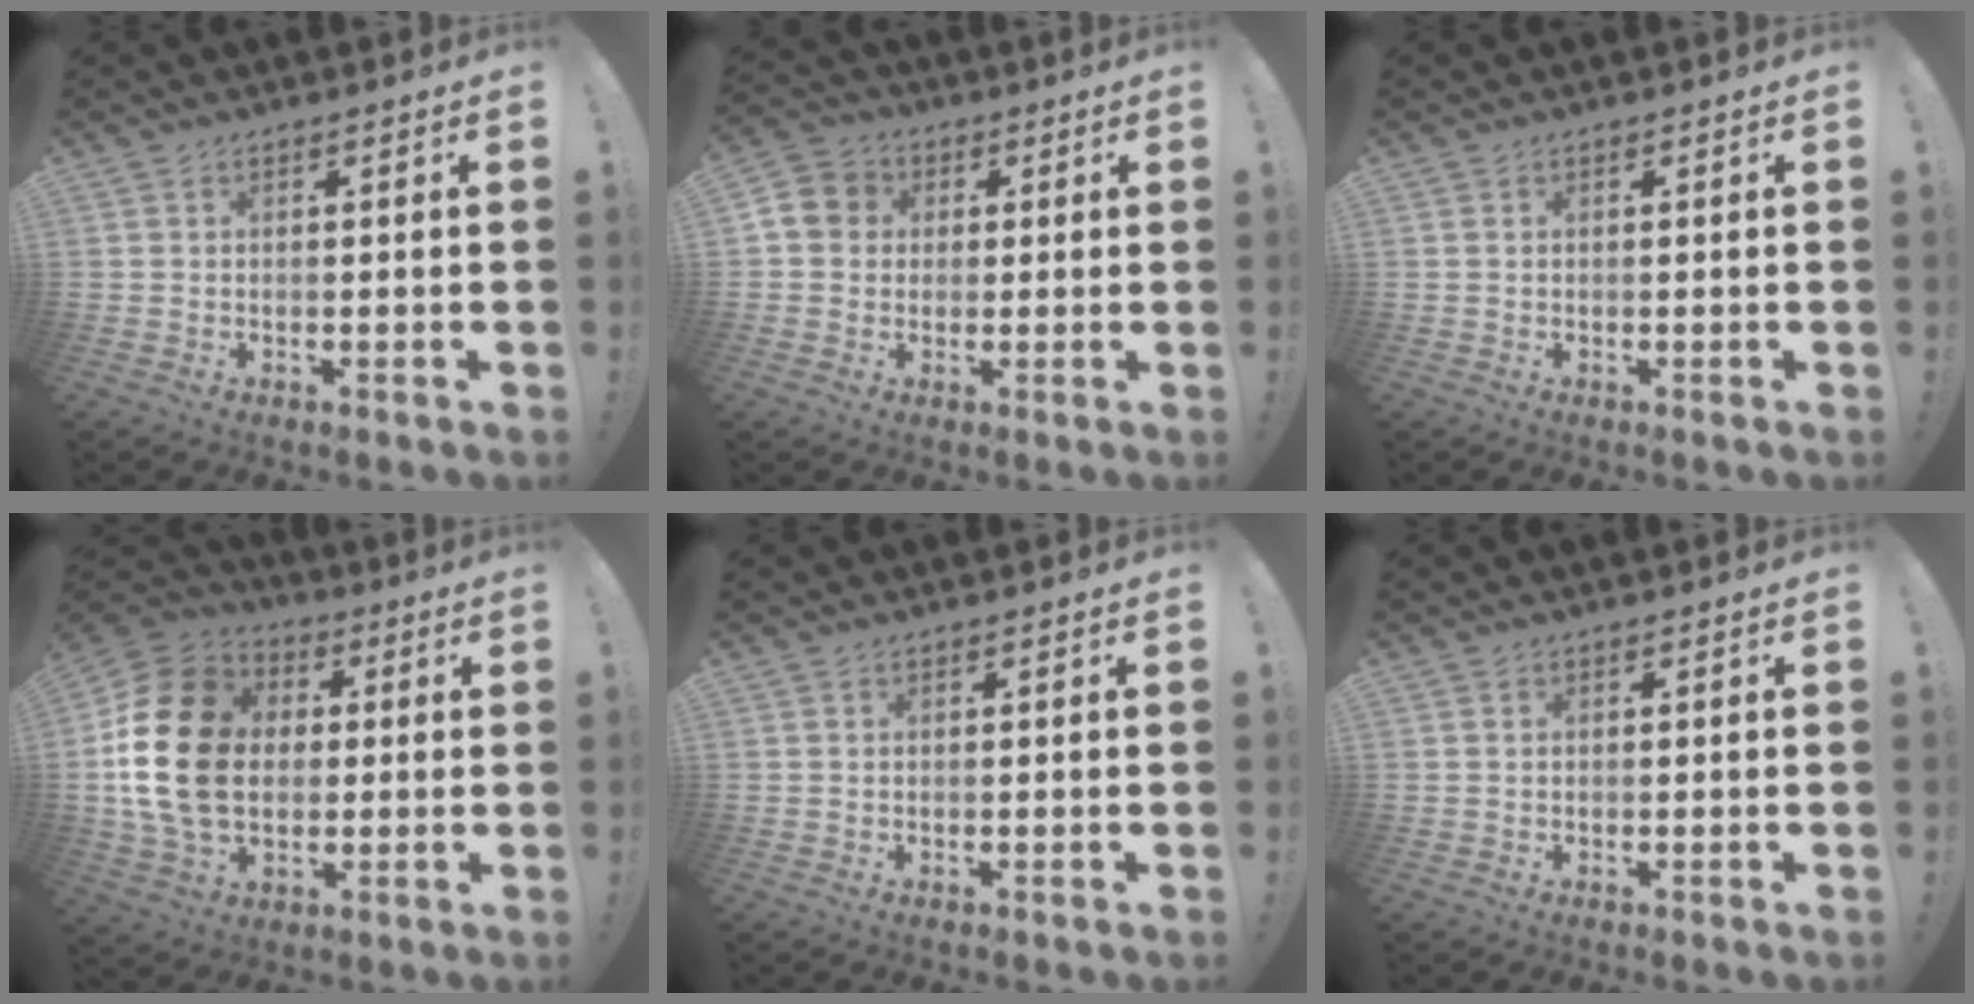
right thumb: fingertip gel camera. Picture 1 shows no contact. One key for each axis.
{"total": 6.8, "fx": 0.8, "fy": 6.3, "fz": 2.3, "tx": -0.032, "ty": 0.010, "tz": 0.018}
{"total": 0.0}
{"total": 22.8, "fx": 1.4, "fy": 16.8, "fz": 15.3, "tx": -0.293, "ty": 0.019, "tz": 0.030}
{"total": 0.0}
{"total": 0.0}